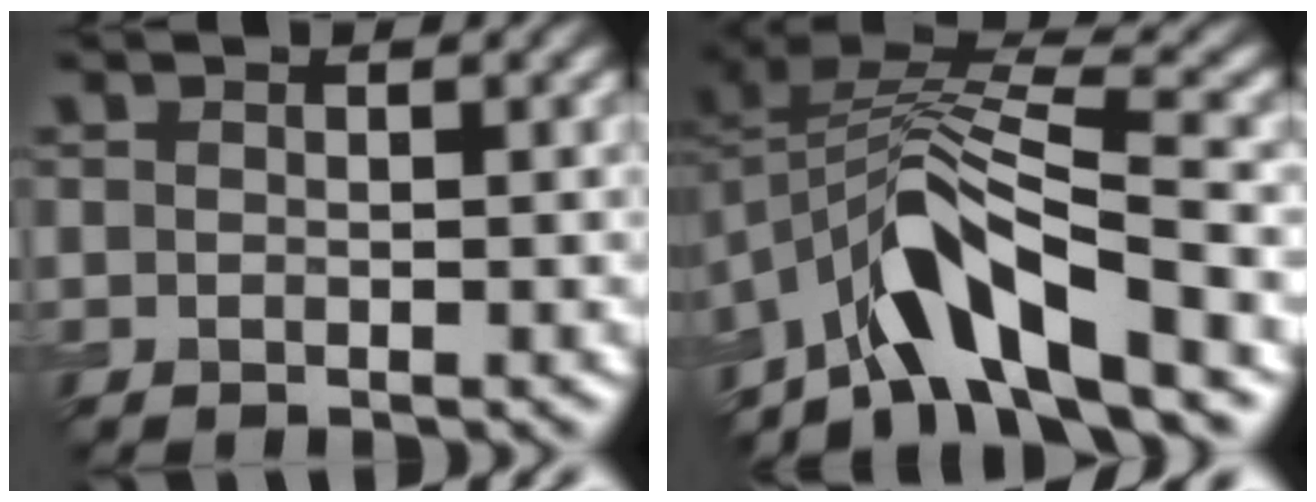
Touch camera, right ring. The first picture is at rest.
{"total": 8.9, "force": [-4.8, 2.9, 6.9], "torque": [-0.107, 0.016, -0.097]}